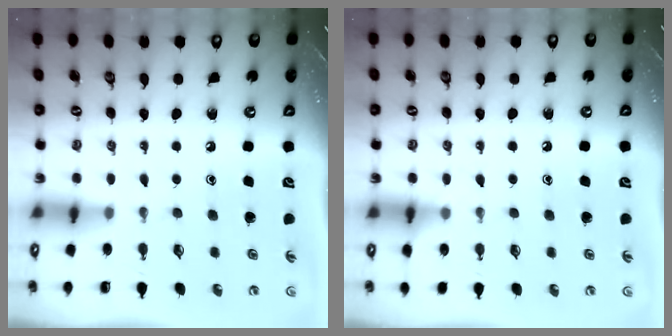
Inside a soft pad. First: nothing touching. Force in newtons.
{"total": 4.7, "press": 4.7, "slide": 0.6}